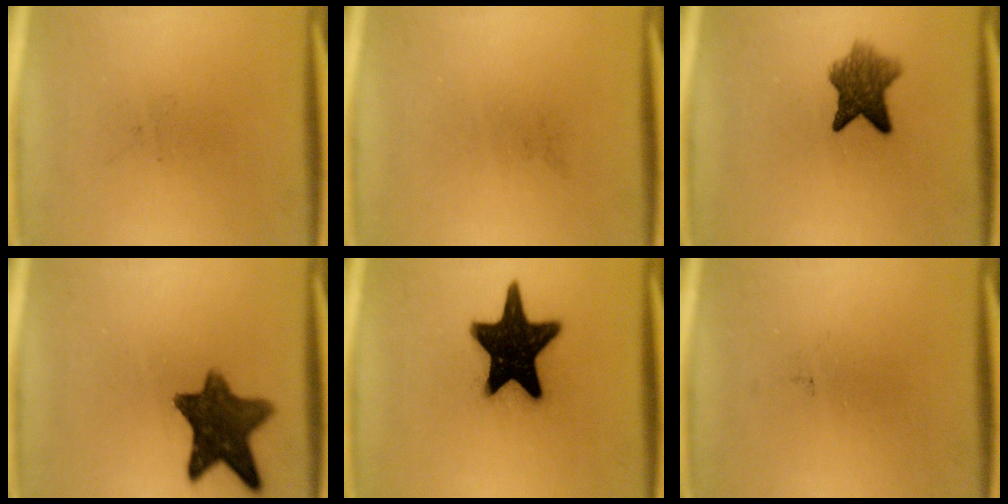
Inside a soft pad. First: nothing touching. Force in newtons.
{"total": 0.0}
{"total": 6.7}
{"total": 11.0}
{"total": 19.4}
{"total": 0.0}